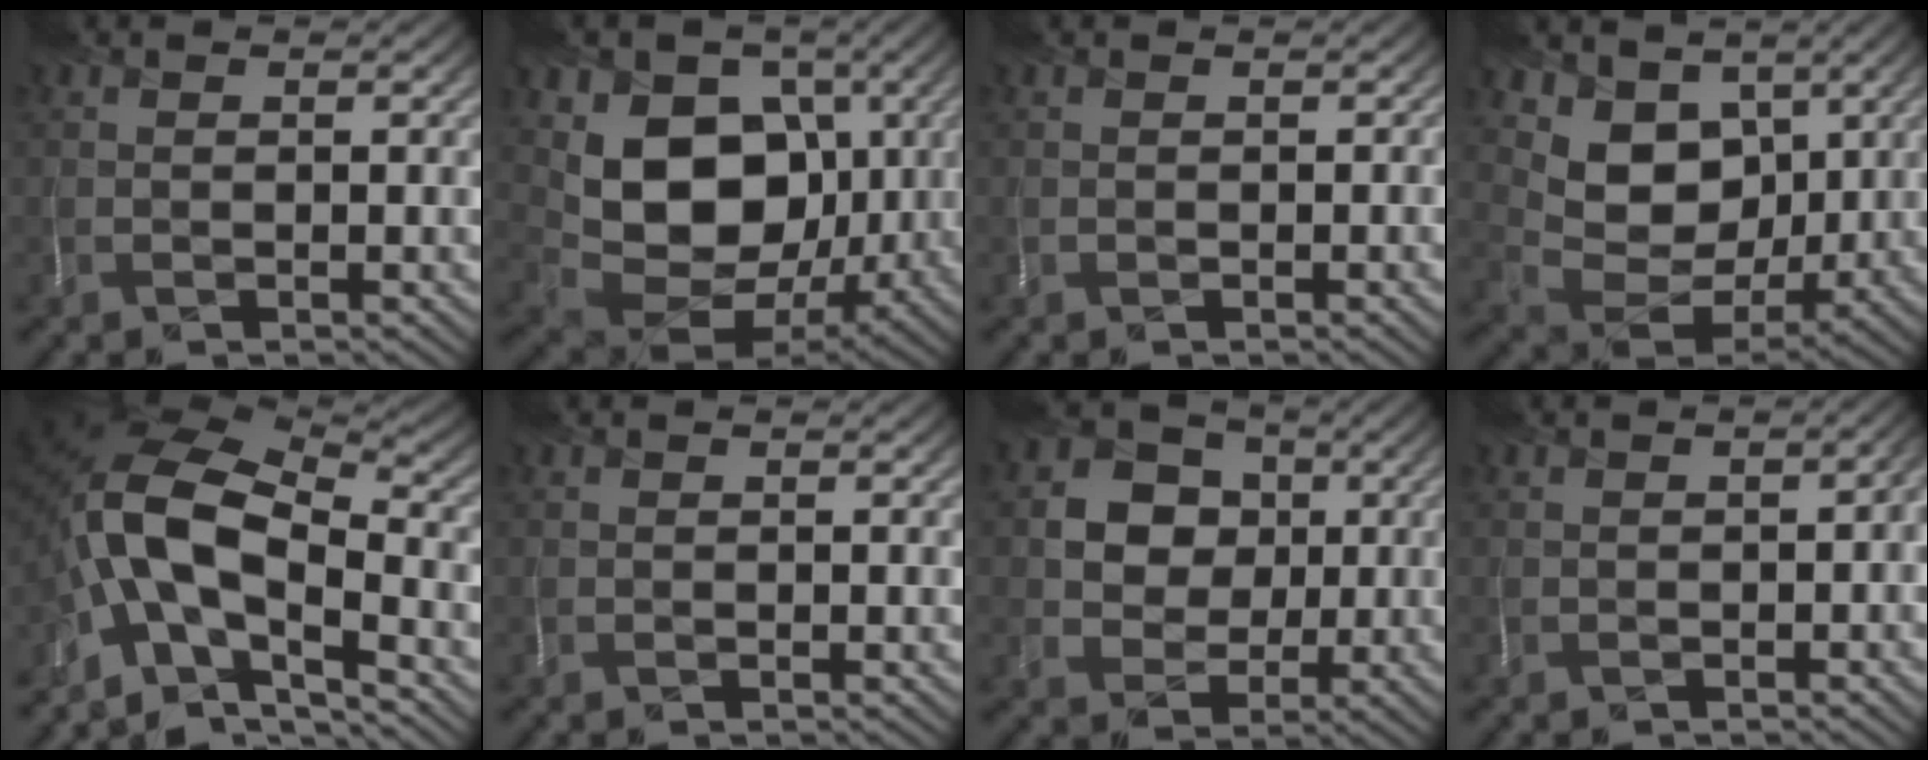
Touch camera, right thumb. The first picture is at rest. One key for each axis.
{"total": 12.4, "fx": 2.2, "fy": 9.9, "fz": 7.1, "tx": -0.134, "ty": -0.027, "tz": 0.043}
{"total": 0.0}
{"total": 9.3, "fx": 4.9, "fy": 6.7, "fz": 4.1, "tx": -0.096, "ty": -0.020, "tz": 0.087}
{"total": 13.4, "fx": -4.1, "fy": 6.9, "fz": 10.7, "tx": -0.216, "ty": -0.010, "tz": -0.084}
{"total": 0.0}
{"total": 7.0, "fx": 1.3, "fy": 6.4, "fz": 2.7, "tx": -0.076, "ty": 0.003, "tz": 0.012}
{"total": 1.8, "fx": -0.3, "fy": 0.7, "fz": 1.7, "tx": -0.020, "ty": -0.001, "tz": 0.001}